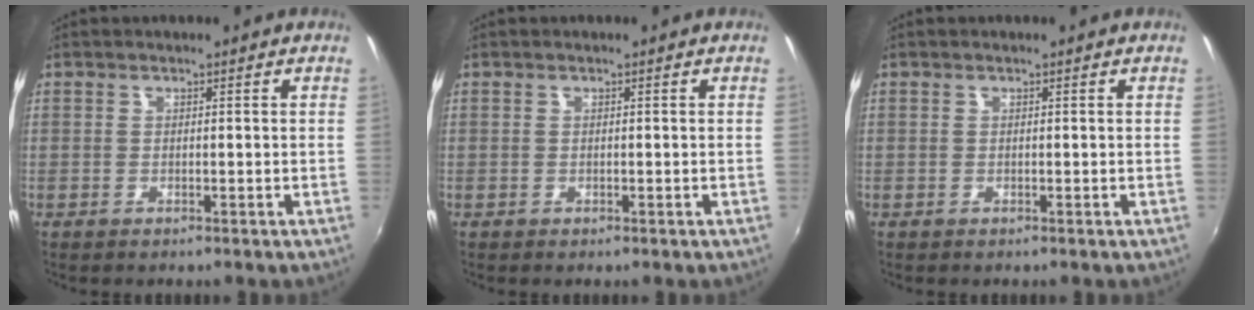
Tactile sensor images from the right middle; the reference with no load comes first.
{"total": 0.0}
{"total": 0.0}